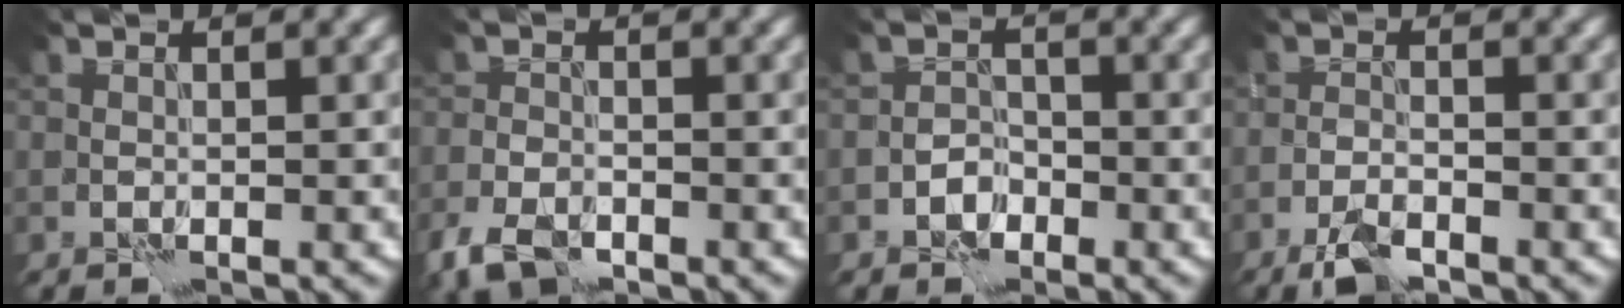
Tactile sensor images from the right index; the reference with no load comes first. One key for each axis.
{"total": 3.7, "fx": -2.5, "fy": 2.0, "fz": 2.0, "tx": -0.042, "ty": -0.006, "tz": -0.056}
{"total": 1.7, "fx": -1.0, "fy": 1.3, "fz": 0.6, "tx": -0.006, "ty": 0.008, "tz": -0.021}
{"total": 3.1, "fx": -2.3, "fy": 1.0, "fz": 1.8, "tx": -0.040, "ty": -0.001, "tz": -0.051}